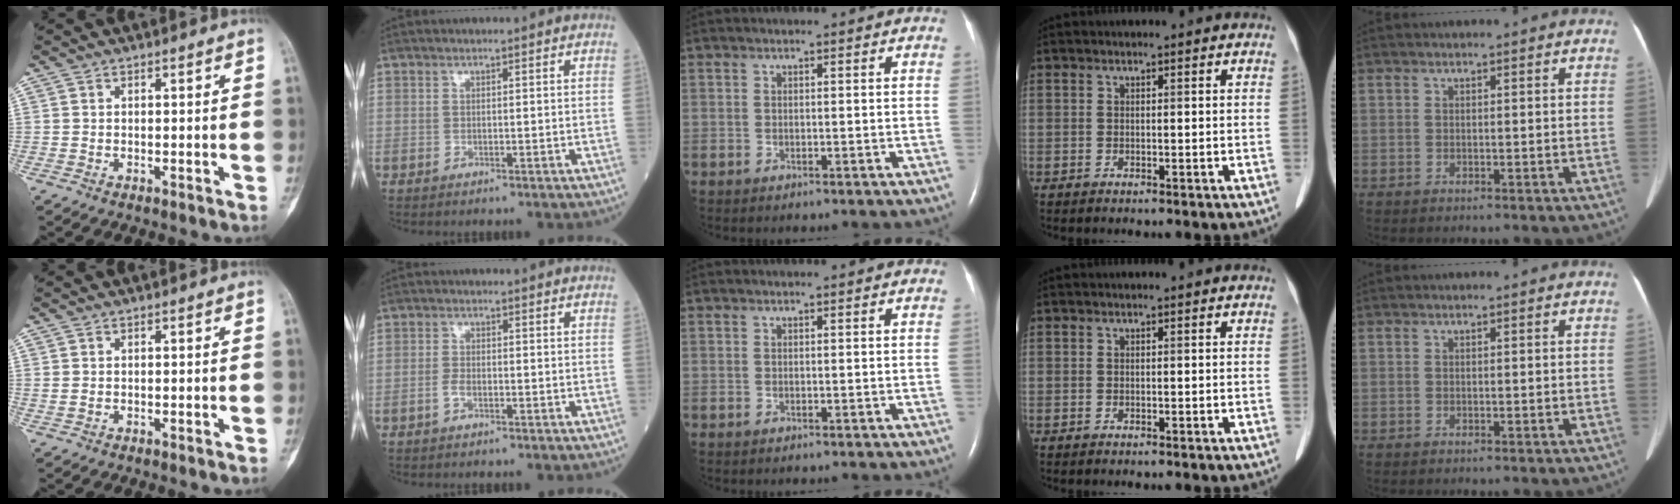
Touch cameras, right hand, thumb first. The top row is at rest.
{"thumb": {"total": 0.7, "force": [0.0, 0.4, 0.6], "torque": [-0.016, 0.004, 0.007]}, "index": {"total": 1.8, "force": [-0.9, 0.8, 1.3], "torque": [-0.028, 0.003, -0.017]}}